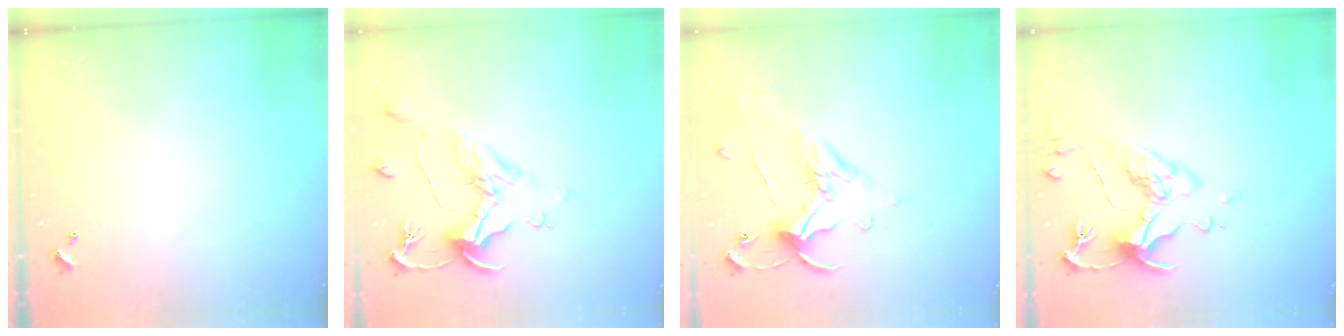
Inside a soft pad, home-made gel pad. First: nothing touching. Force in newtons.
{"total": 2.1, "press": 1.7, "slide": 1.3}
{"total": 1.1, "press": 0.5, "slide": 1.0}
{"total": 6.9, "press": 6.8, "slide": 1.5}